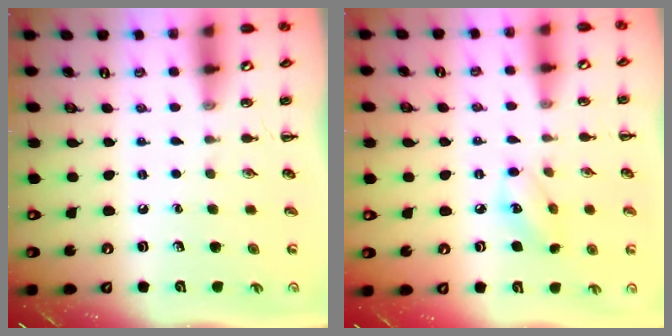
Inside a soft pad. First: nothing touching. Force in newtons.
{"total": 6.5, "press": 6.4, "slide": 1.0}